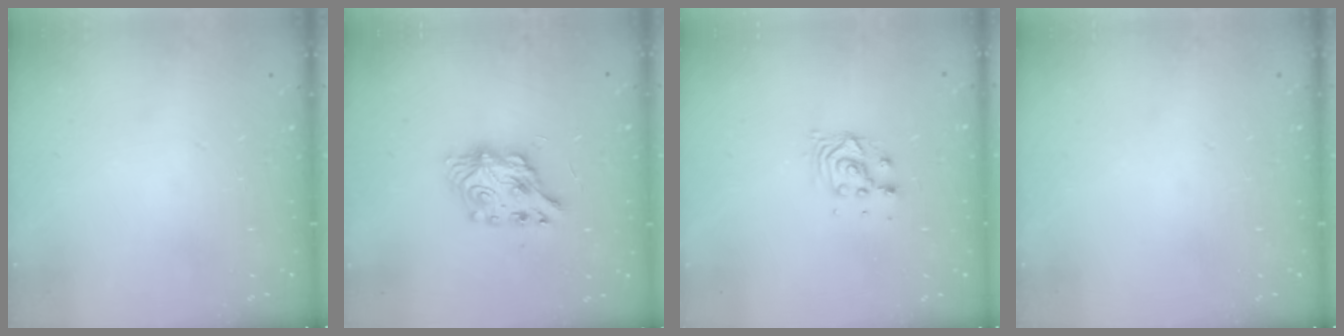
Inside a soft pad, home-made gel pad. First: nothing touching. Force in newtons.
{"total": 7.1, "press": 7.1, "slide": 0.3}
{"total": 5.5, "press": 5.5, "slide": 0.3}
{"total": 0.0}